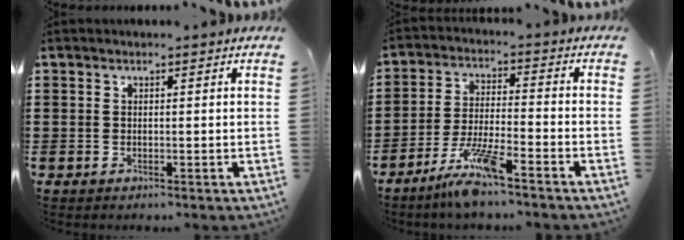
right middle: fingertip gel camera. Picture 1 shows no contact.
{"total": 7.7, "force": [-6.1, 0.3, 4.8], "torque": [-0.100, -0.011, -0.114]}